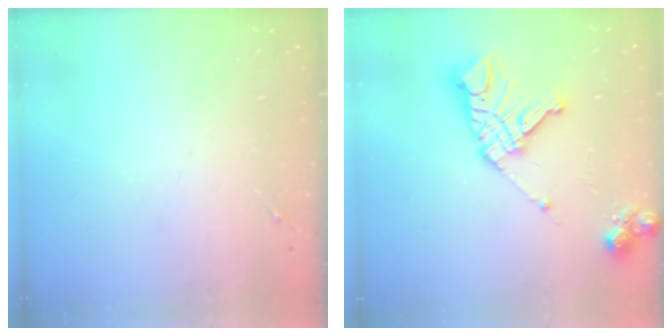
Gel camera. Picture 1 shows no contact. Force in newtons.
{"total": 16.3, "press": 16.2, "slide": 1.8}